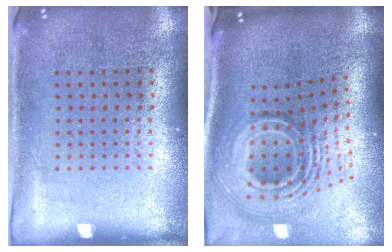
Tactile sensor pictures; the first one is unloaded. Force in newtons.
{"total": 2.9, "press": 1.8, "slide": 2.3}